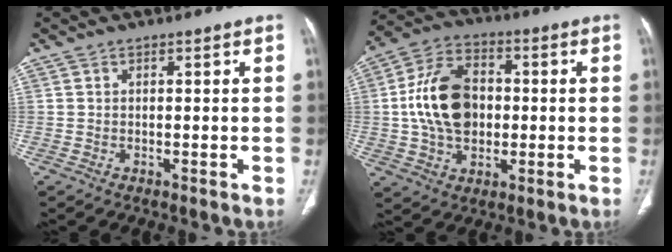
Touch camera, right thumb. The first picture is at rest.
{"total": 14.9, "force": [0.1, 10.4, 10.7], "torque": [-0.178, 0.021, 0.001]}